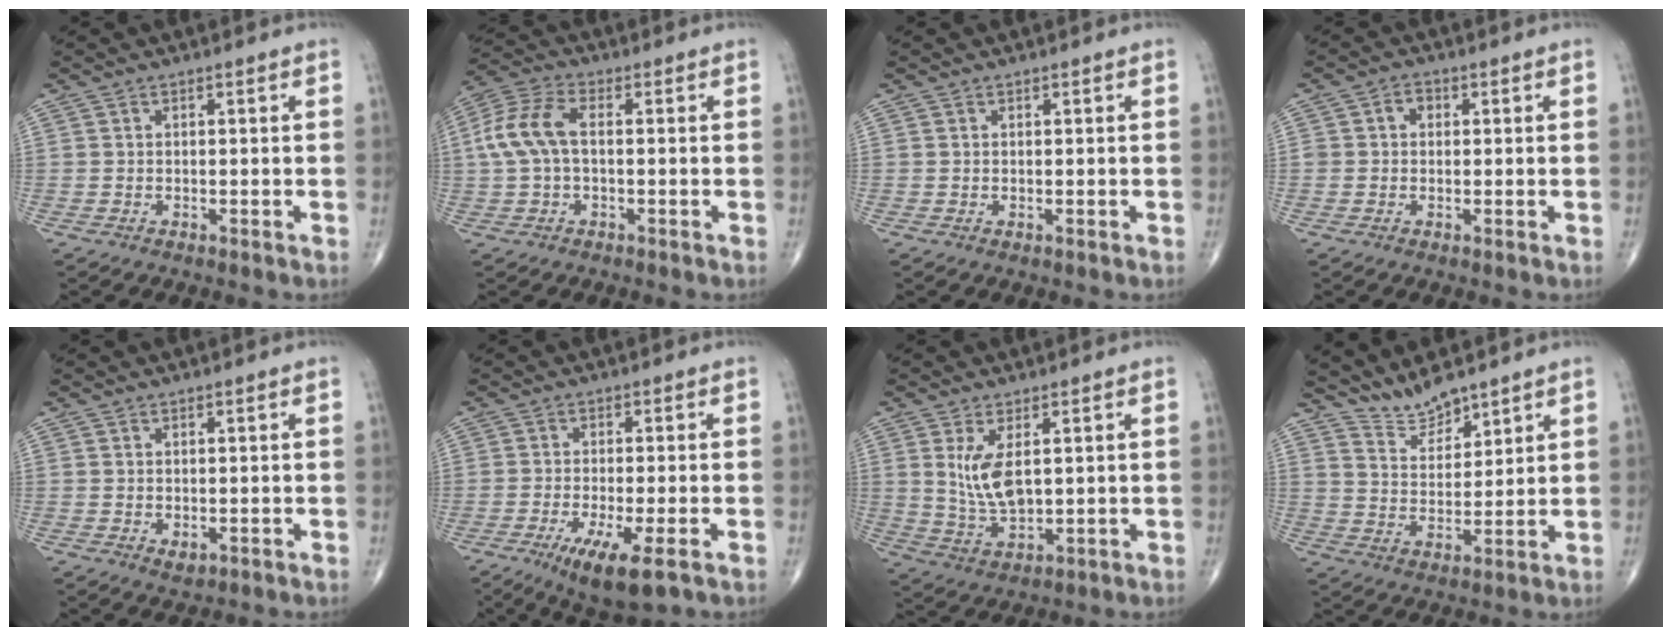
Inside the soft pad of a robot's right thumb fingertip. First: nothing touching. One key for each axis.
{"total": 9.1, "fx": 0.5, "fy": 5.1, "fz": 7.6, "tx": -0.178, "ty": 0.029, "tz": 0.006}
{"total": 0.0}
{"total": 2.5, "fx": 0.4, "fy": 2.1, "fz": 1.3, "tx": -0.007, "ty": 0.008, "tz": 0.003}
{"total": 1.5, "fx": -0.1, "fy": 1.0, "fz": 1.1, "tx": -0.011, "ty": -0.003, "tz": 0.005}
{"total": 8.5, "fx": -4.0, "fy": 1.8, "fz": 7.3, "tx": -0.126, "ty": -0.017, "tz": -0.062}
{"total": 7.5, "fx": 2.0, "fy": 3.3, "fz": 6.5, "tx": -0.123, "ty": -0.020, "tz": 0.052}
{"total": 6.5, "fx": 6.1, "fy": 1.6, "fz": 1.8, "tx": -0.020, "ty": -0.044, "tz": 0.125}